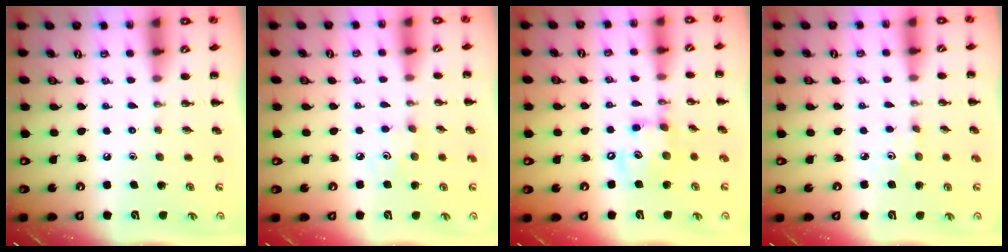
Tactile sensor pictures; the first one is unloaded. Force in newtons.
{"total": 2.9, "press": 2.8, "slide": 0.8}
{"total": 12.4, "press": 12.2, "slide": 2.1}
{"total": 1.5, "press": 1.4, "slide": 0.5}